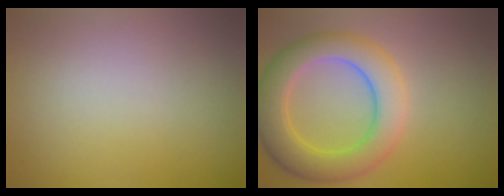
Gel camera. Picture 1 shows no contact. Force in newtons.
{"total": 6.6, "press": 6.5, "slide": 0.3}